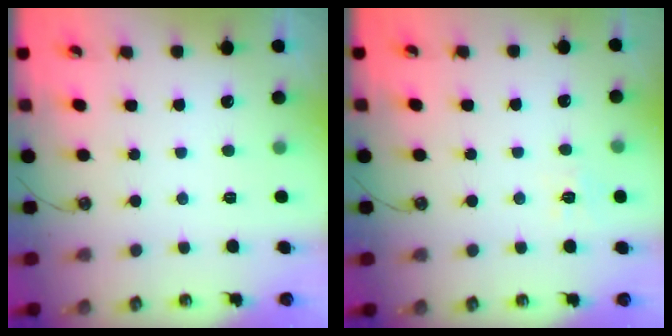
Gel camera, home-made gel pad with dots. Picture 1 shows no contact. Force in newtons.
{"total": 6.5, "press": 6.4, "slide": 0.6}